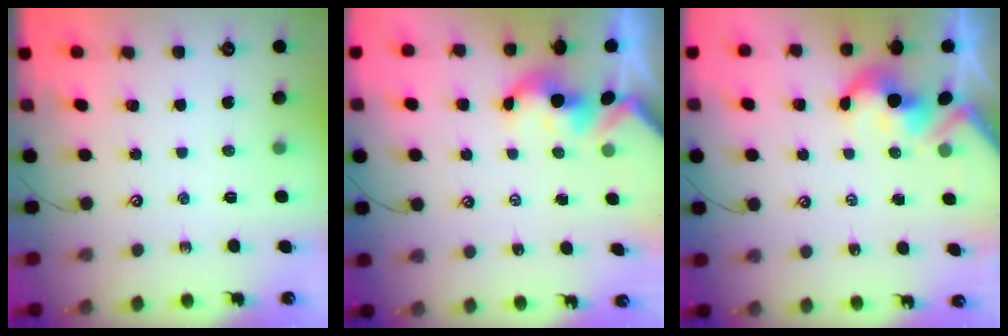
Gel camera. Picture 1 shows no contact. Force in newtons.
{"total": 1.8, "press": 1.7, "slide": 0.4}
{"total": 4.6, "press": 4.6, "slide": 0.7}